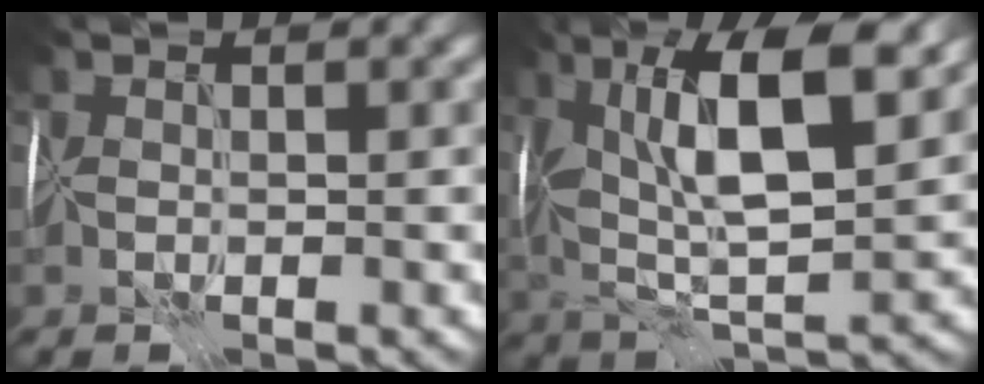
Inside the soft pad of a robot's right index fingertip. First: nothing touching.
{"total": 11.7, "force": [3.8, 4.6, 10.0], "torque": [-0.171, 0.014, 0.062]}